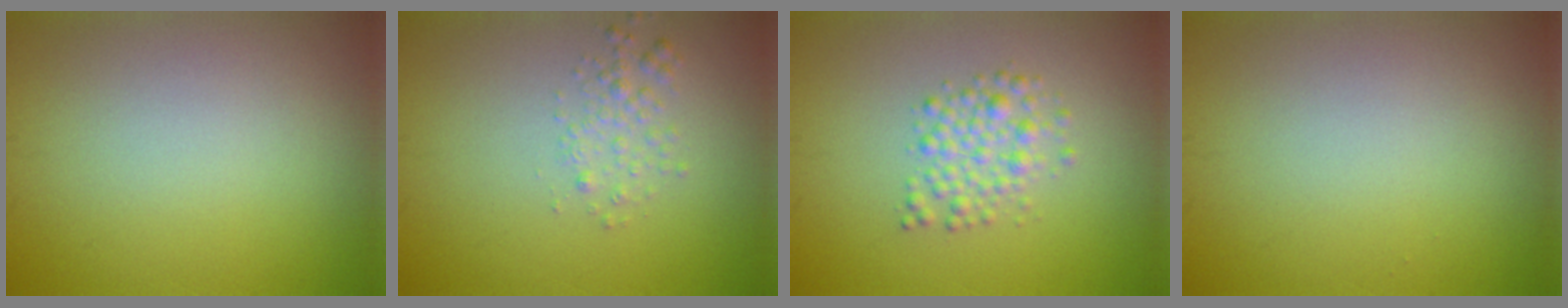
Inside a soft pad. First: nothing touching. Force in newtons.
{"total": 1.6, "press": 1.6, "slide": 0.1}
{"total": 2.5, "press": 2.5, "slide": 0.0}
{"total": 0.0}